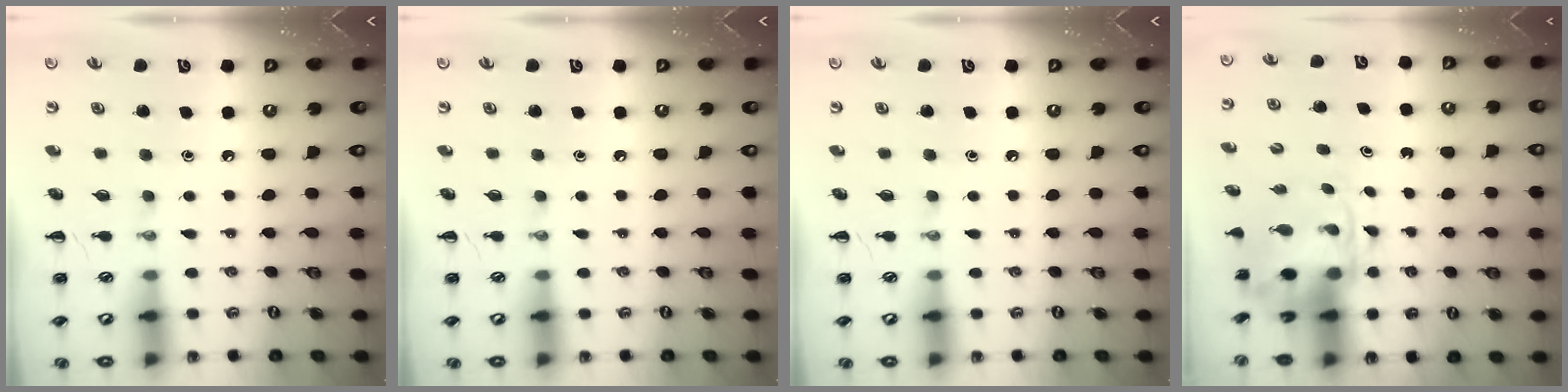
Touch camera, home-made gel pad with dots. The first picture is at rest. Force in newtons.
{"total": 0.0}
{"total": 0.0}
{"total": 3.8, "press": 3.6, "slide": 0.9}